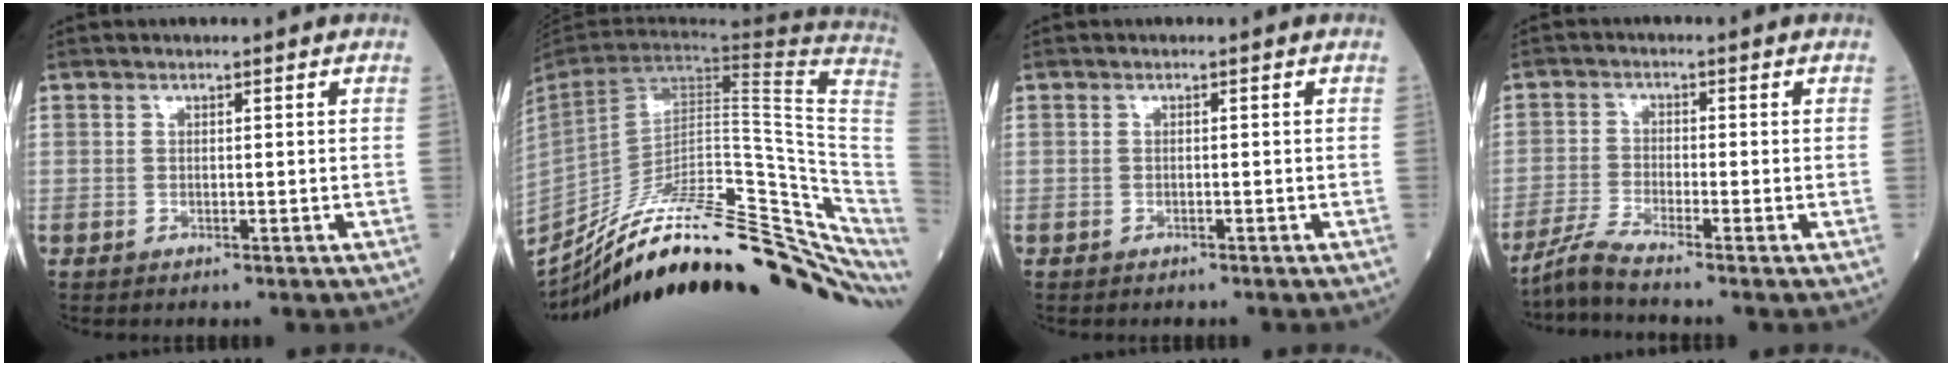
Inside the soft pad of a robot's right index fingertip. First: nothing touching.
{"total": 38.2, "force": [-25.8, 8.7, 26.7], "torque": [-0.346, -0.036, -0.375]}
{"total": 0.7, "force": [-0.4, 0.4, 0.4], "torque": [-0.018, 0.000, -0.003]}
{"total": 4.0, "force": [-3.6, -0.6, 1.5], "torque": [-0.042, -0.021, -0.079]}